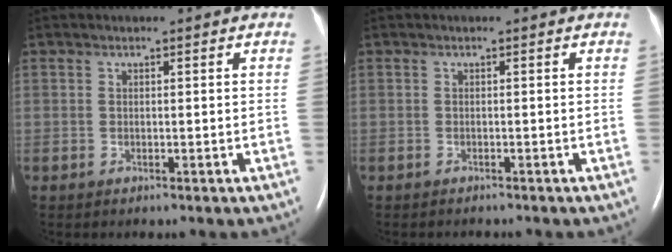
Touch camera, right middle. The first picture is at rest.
{"total": 1.5, "force": [-1.4, 0.3, 0.4], "torque": [-0.011, -0.004, -0.015]}